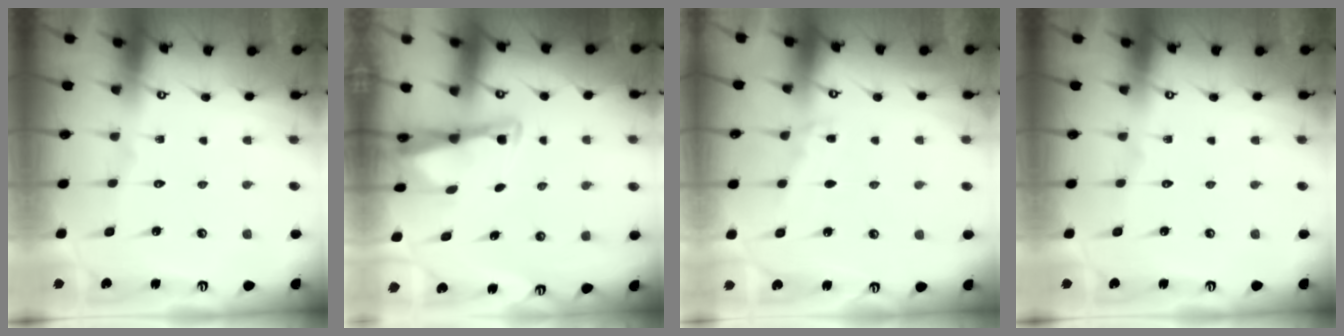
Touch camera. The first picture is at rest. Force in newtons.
{"total": 2.9, "press": 2.9, "slide": 0.2}
{"total": 4.3, "press": 4.3, "slide": 0.5}
{"total": 0.0}